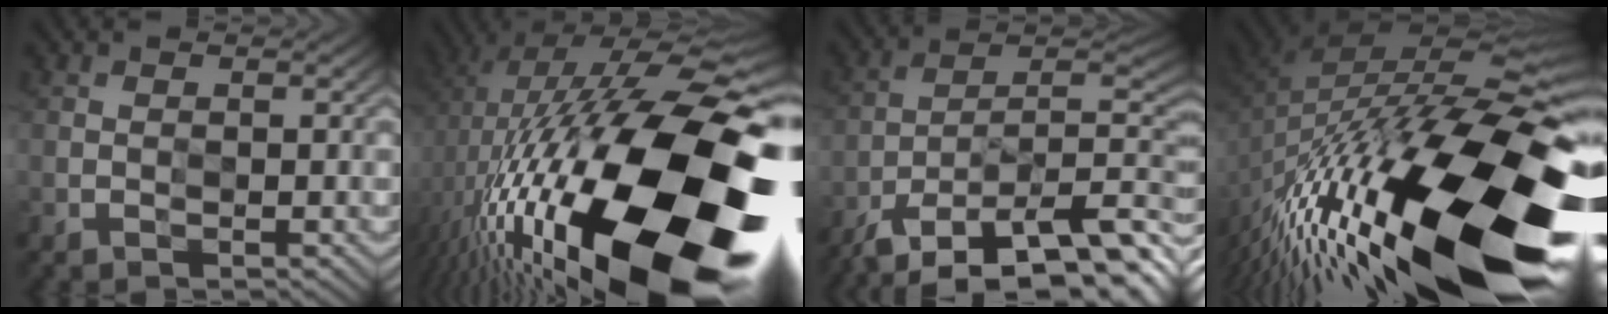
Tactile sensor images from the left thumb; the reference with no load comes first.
{"total": 21.3, "force": [-4.5, 7.8, 19.3], "torque": [-0.339, 0.002, -0.087]}
{"total": 15.4, "force": [-11.1, 5.8, 8.9], "torque": [-0.163, -0.018, -0.182]}
{"total": 20.1, "force": [-11.1, 7.4, 15.0], "torque": [-0.257, -0.011, -0.191]}